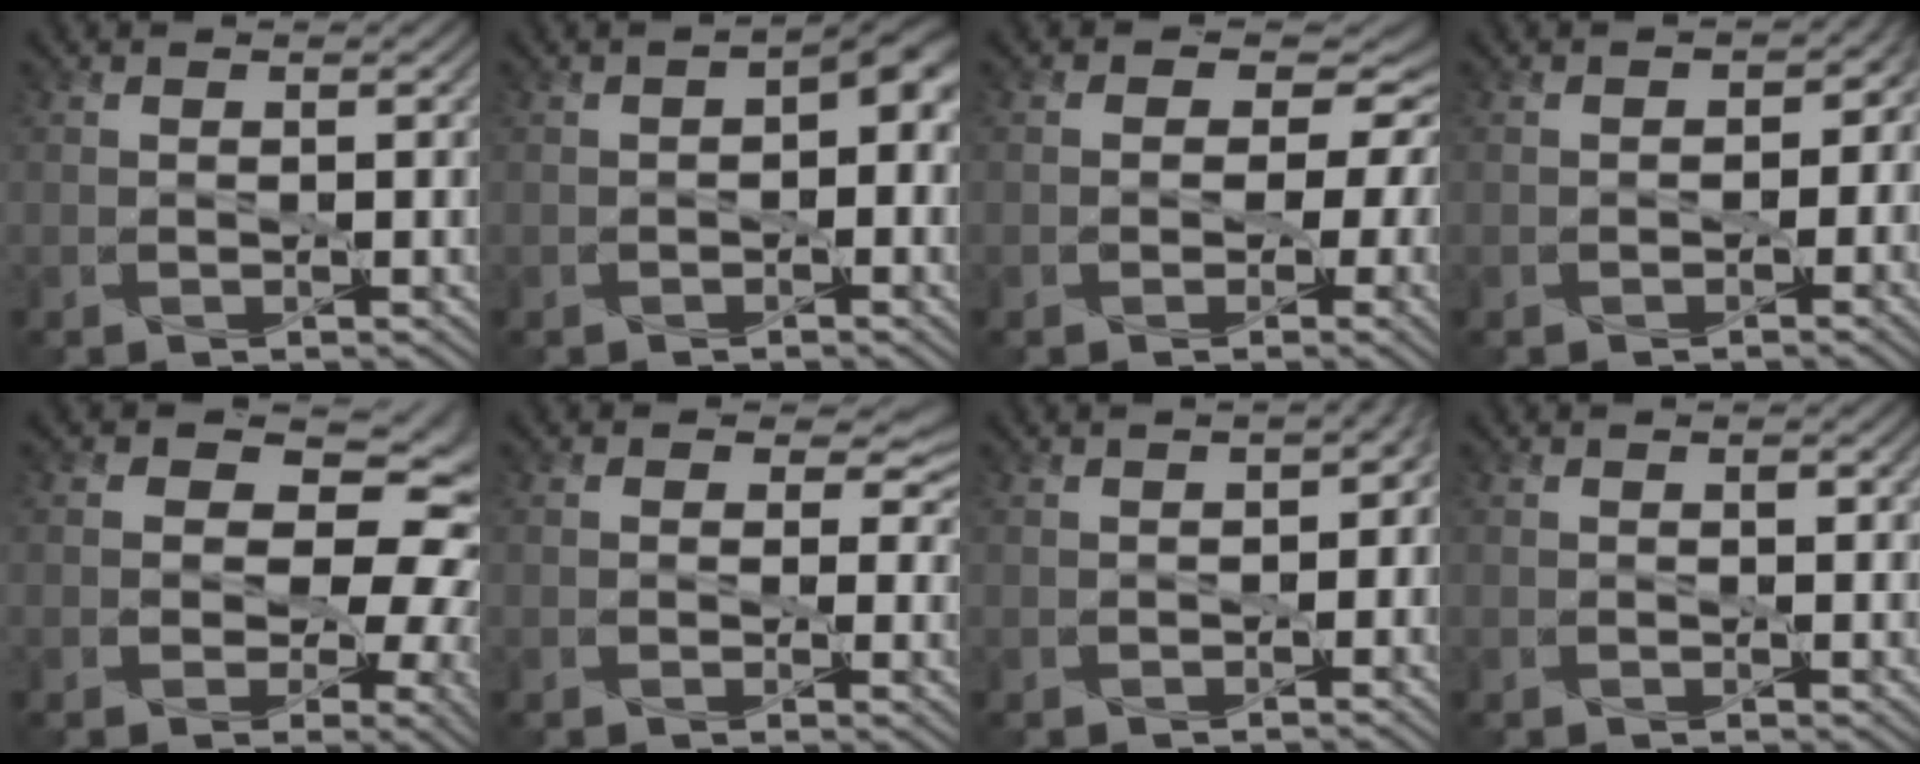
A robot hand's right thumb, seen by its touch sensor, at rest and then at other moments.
{"total": 3.7, "force": [-0.1, 2.3, 3.0], "torque": [-0.037, -0.002, -0.003]}
{"total": 6.3, "force": [0.0, 5.2, 3.5], "torque": [-0.032, 0.006, -0.015]}
{"total": 2.2, "force": [-0.6, 2.1, 0.7], "torque": [0.002, -0.005, -0.008]}
{"total": 13.7, "force": [1.8, 9.8, 9.4], "torque": [-0.118, 0.005, 0.017]}
{"total": 3.6, "force": [1.3, 2.8, 1.9], "torque": [-0.026, -0.010, 0.004]}
{"total": 2.5, "force": [-0.2, 1.9, 1.6], "torque": [-0.016, -0.009, -0.002]}
{"total": 0.7, "force": [0.3, 0.3, 0.5], "torque": [-0.003, -0.003, 0.003]}